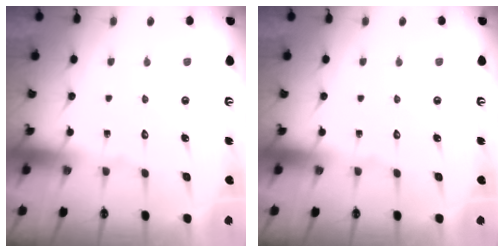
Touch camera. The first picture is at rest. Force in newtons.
{"total": 0.0}